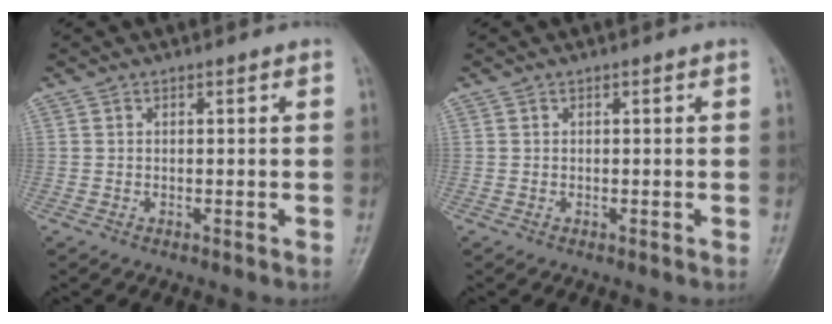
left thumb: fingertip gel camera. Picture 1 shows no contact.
{"total": 0.0}